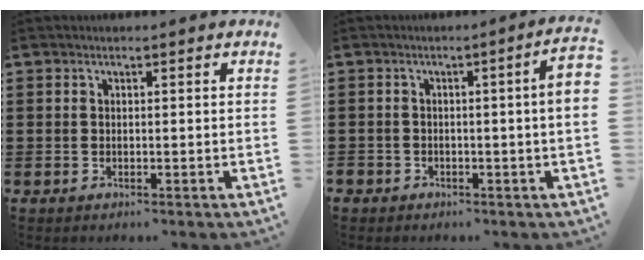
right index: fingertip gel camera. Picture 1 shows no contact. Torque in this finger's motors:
{"motor_torque": [1.74, 0.40, 0.74, 0.13]}